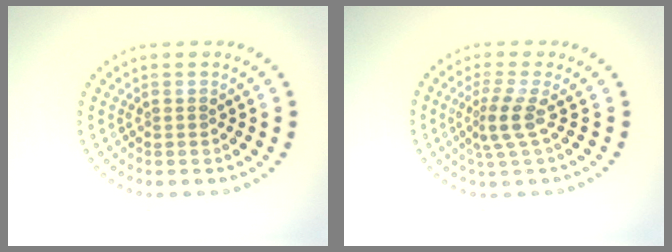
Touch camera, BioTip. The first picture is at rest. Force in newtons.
{"total": 2.6, "press": 1.8, "slide": 1.9}